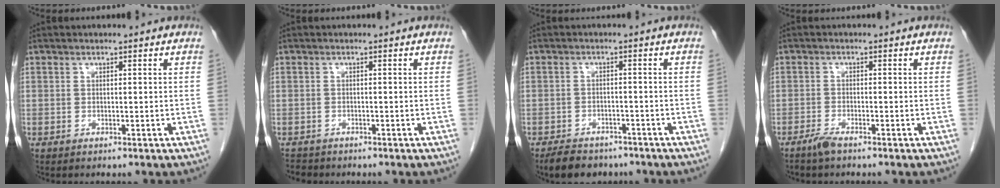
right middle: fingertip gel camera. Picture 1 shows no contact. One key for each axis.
{"total": 2.0, "fx": -1.8, "fy": 0.9, "fz": 0.1, "tx": -0.008, "ty": -0.003, "tz": -0.030}
{"total": 6.7, "fx": -5.5, "fy": 3.1, "fz": 2.3, "tx": -0.039, "ty": -0.002, "tz": -0.080}
{"total": 2.0, "fx": -1.6, "fy": 0.2, "fz": 1.0, "tx": -0.028, "ty": -0.003, "tz": -0.033}